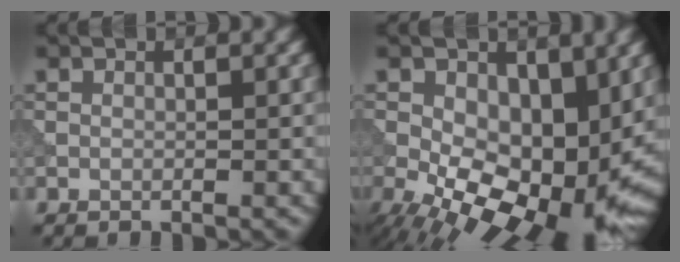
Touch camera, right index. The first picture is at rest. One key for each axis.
{"total": 13.7, "fx": -1.7, "fy": 7.7, "fz": 11.2, "tx": -0.174, "ty": -0.035, "tz": -0.017}